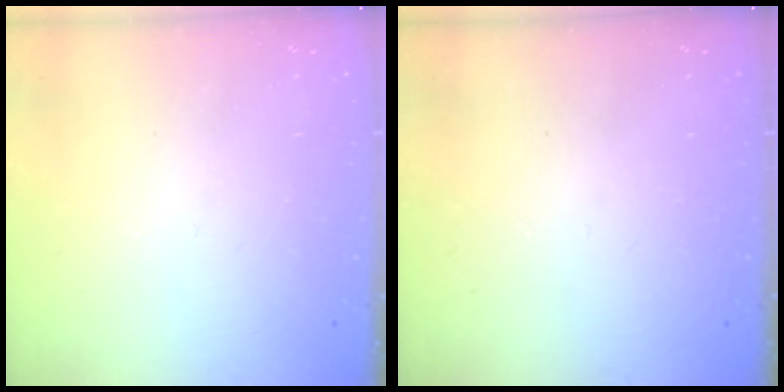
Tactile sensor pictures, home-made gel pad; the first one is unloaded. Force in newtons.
{"total": 0.0}